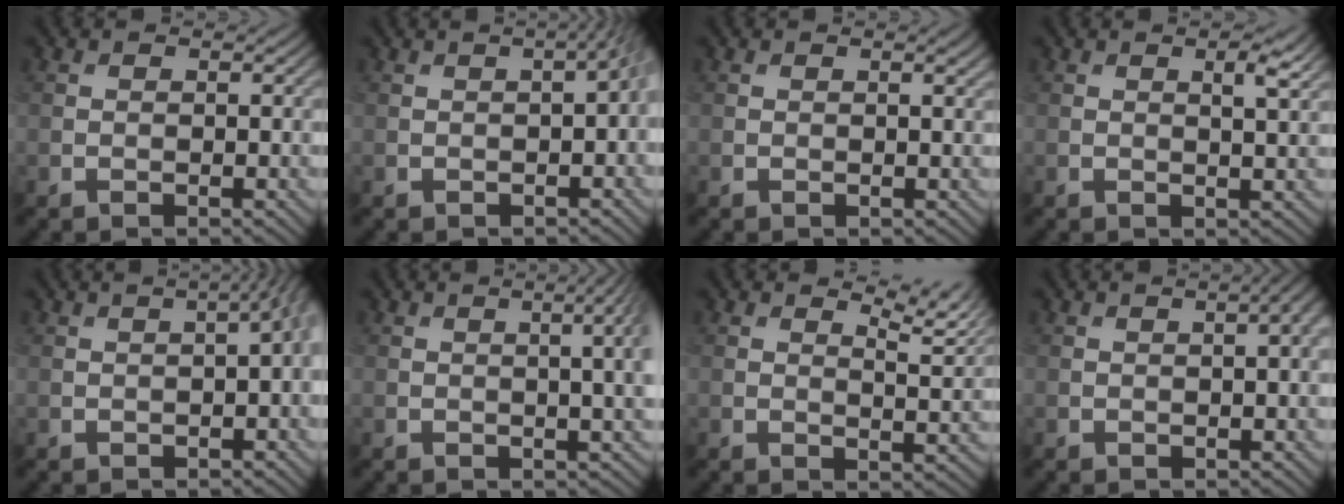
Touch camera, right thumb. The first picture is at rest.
{"total": 3.5, "force": [-0.1, 1.1, 3.4], "torque": [-0.037, 0.003, 0.006]}
{"total": 0.7, "force": [0.4, 0.1, 0.6], "torque": [-0.008, 0.001, 0.006]}
{"total": 2.3, "force": [1.2, 0.4, 1.9], "torque": [-0.032, -0.003, 0.023]}
{"total": 4.5, "force": [0.1, 1.5, 4.3], "torque": [-0.039, 0.011, 0.004]}
{"total": 5.1, "force": [0.7, 1.4, 4.8], "torque": [-0.049, 0.015, 0.007]}
{"total": 4.2, "force": [3.2, 0.8, 2.5], "torque": [-0.048, -0.004, 0.053]}
{"total": 2.8, "force": [0.5, 0.9, 2.6], "torque": [-0.028, 0.012, 0.003]}